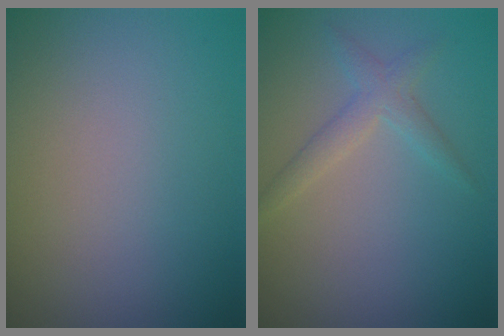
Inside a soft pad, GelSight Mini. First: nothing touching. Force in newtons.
{"total": 2.0, "press": 2.0, "slide": 0.1}